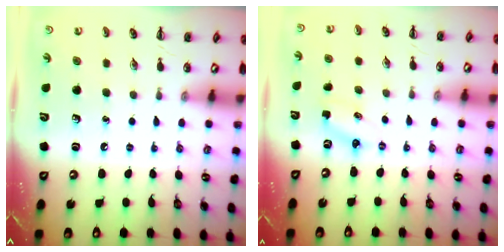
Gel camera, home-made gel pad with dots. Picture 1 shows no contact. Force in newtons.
{"total": 2.9, "press": 2.8, "slide": 0.7}